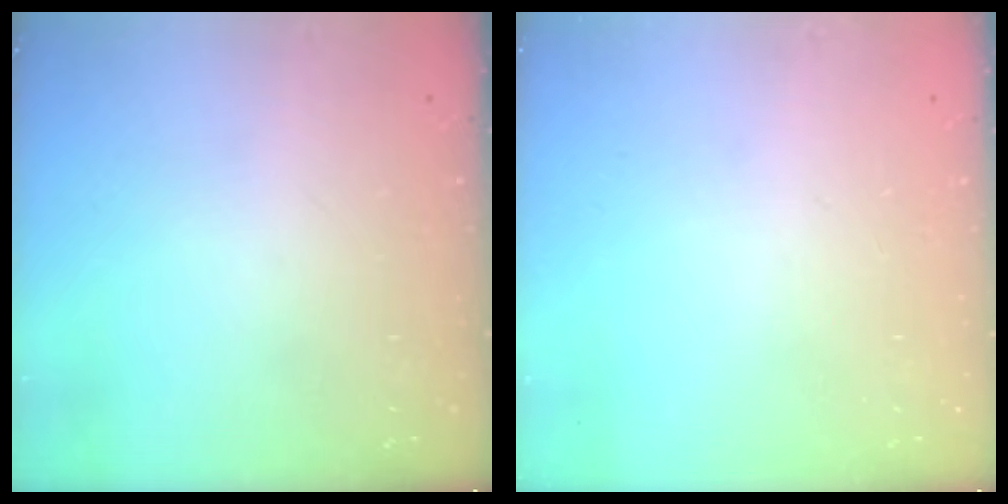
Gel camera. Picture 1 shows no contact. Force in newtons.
{"total": 0.0}